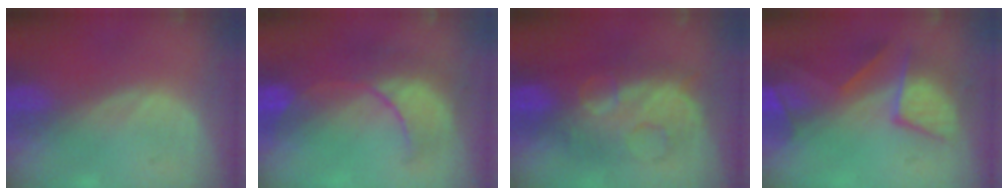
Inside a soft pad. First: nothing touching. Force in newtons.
{"total": 8.6, "press": 8.5, "slide": 1.4}
{"total": 9.1, "press": 9.0, "slide": 0.3}
{"total": 8.2, "press": 7.9, "slide": 1.8}